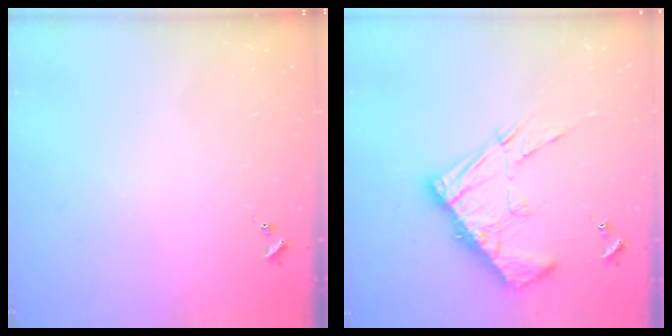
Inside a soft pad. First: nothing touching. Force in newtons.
{"total": 15.9, "press": 15.8, "slide": 1.5}